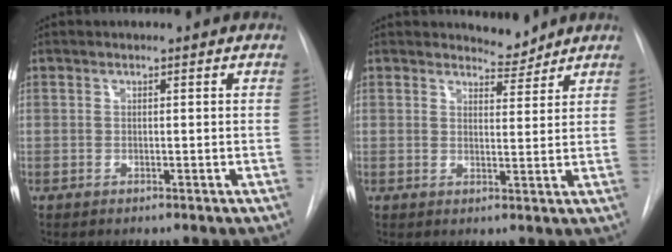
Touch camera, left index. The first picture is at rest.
{"total": 3.2, "force": [3.1, 0.7, -0.1], "torque": [0.004, -0.013, 0.047]}